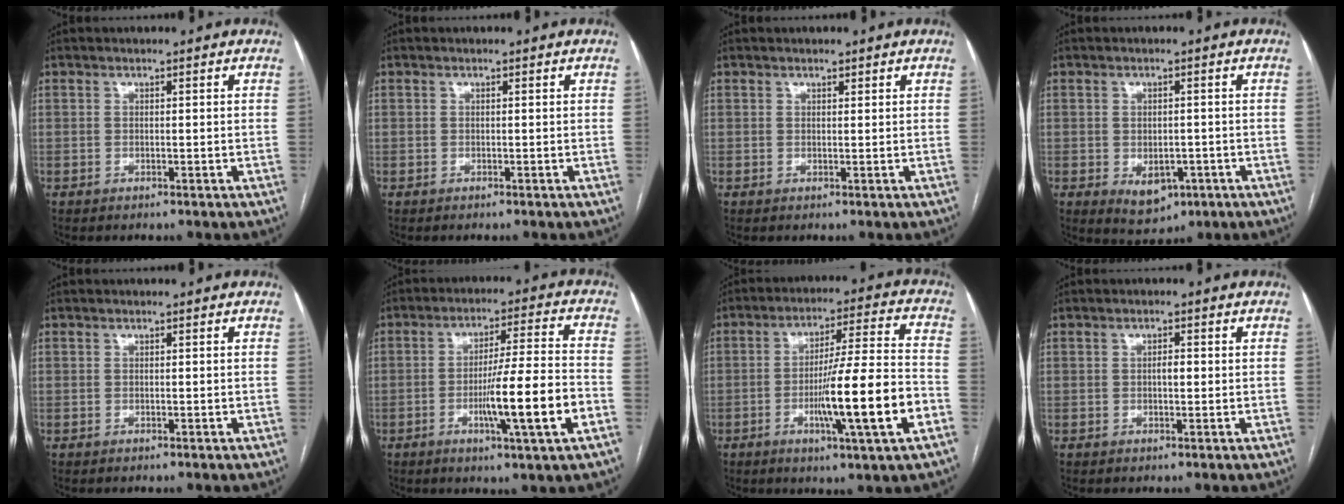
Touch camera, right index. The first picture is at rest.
{"total": 0.0}
{"total": 0.7, "force": [0.5, 0.3, 0.3], "torque": [-0.009, -0.001, 0.007]}
{"total": 5.3, "force": [-2.0, 3.5, 3.4], "torque": [-0.048, -0.003, -0.014]}
{"total": 0.0}
{"total": 12.7, "force": [-4.0, -0.3, 12.0], "torque": [-0.199, -0.006, -0.066]}
{"total": 15.2, "force": [-4.8, -0.1, 14.5], "torque": [-0.242, -0.007, -0.076]}
{"total": 1.6, "force": [0.1, 0.7, 1.4], "torque": [-0.024, 0.003, 0.001]}